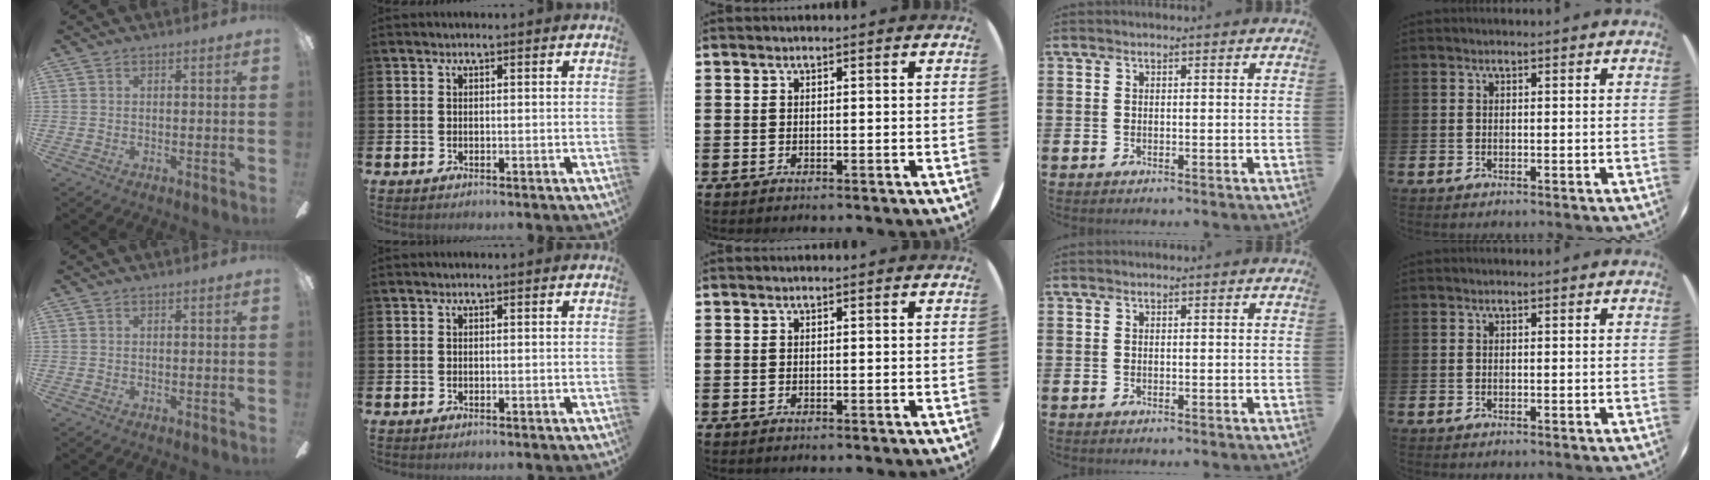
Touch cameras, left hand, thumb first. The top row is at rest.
{}